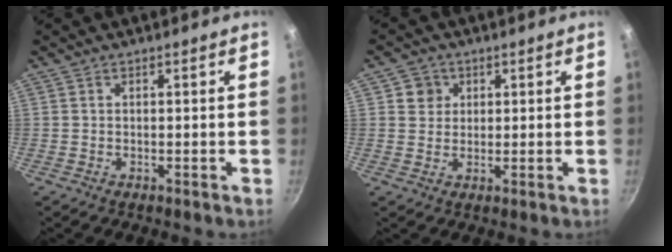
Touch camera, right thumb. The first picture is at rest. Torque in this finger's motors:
{"motor_torque": [0.32, 0.26, 0.44, 0.07, 0.00]}